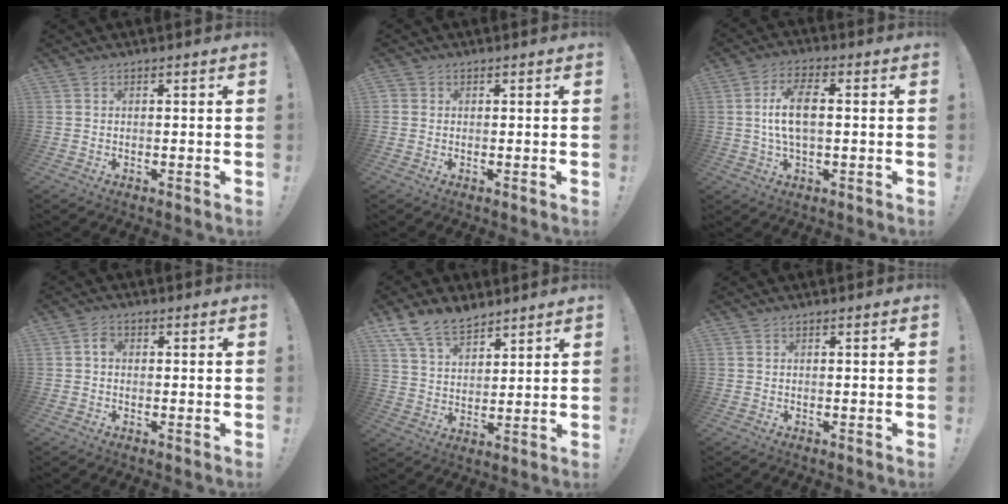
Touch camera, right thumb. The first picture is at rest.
{"total": 1.3, "force": [0.1, 1.2, 0.4], "torque": [-0.012, 0.005, 0.004]}
{"total": 9.4, "force": [0.3, 4.1, 8.5], "torque": [-0.161, 0.002, 0.004]}
{"total": 2.2, "force": [-0.2, 1.7, 1.4], "torque": [-0.021, 0.006, -0.006]}
{"total": 11.4, "force": [9.0, 5.5, 4.2], "torque": [-0.082, -0.053, 0.176]}
{"total": 0.0}